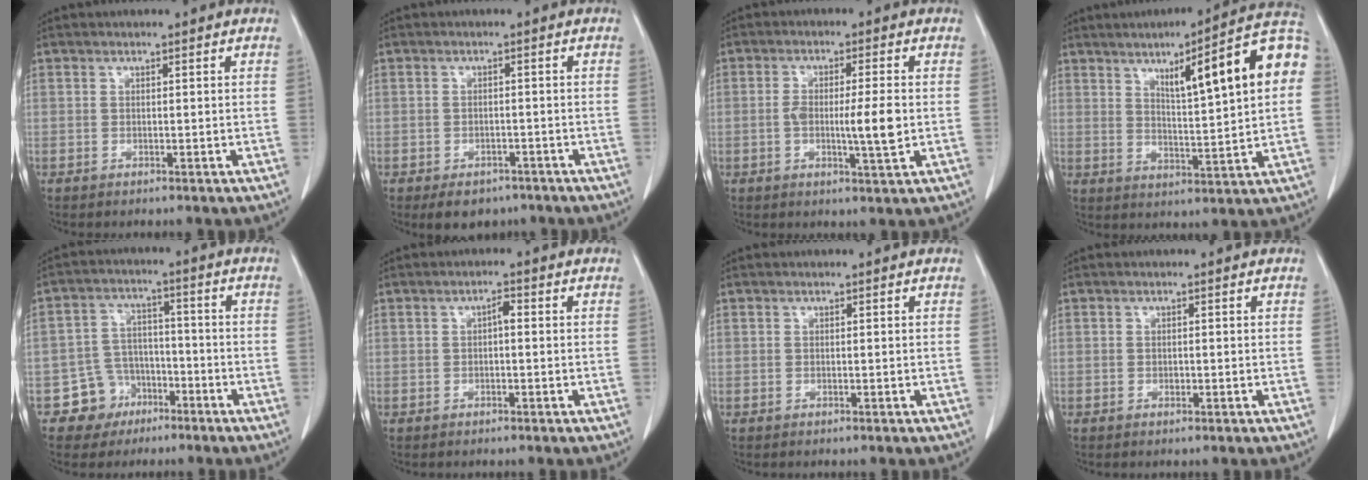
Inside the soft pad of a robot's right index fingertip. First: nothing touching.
{"total": 5.1, "force": [-3.7, 3.2, 1.7], "torque": [-0.014, 0.003, -0.045]}
{"total": 6.6, "force": [-0.7, 0.6, 6.6], "torque": [-0.117, -0.004, -0.012]}
{"total": 16.3, "force": [4.8, 1.5, 15.5], "torque": [-0.216, 0.023, 0.065]}
{"total": 6.7, "force": [-3.6, 5.6, 0.3], "torque": [0.003, 0.014, -0.053]}
{"total": 1.5, "force": [0.0, 0.5, 1.4], "torque": [-0.024, 0.005, 0.000]}
{"total": 0.0}
{"total": 0.5, "force": [-0.1, 0.4, 0.4], "torque": [-0.007, 0.000, -0.002]}